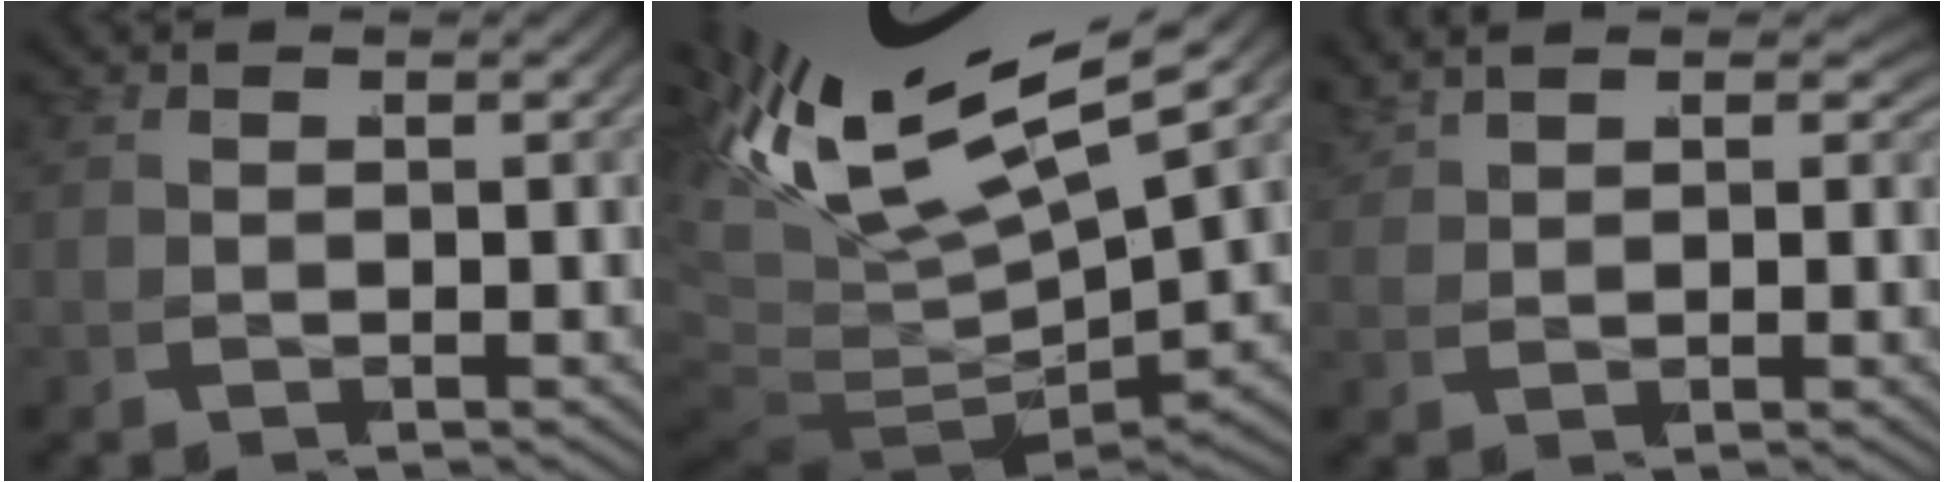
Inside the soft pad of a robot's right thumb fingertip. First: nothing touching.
{"total": 13.2, "force": [1.1, 8.1, 10.4], "torque": [-0.201, -0.024, 0.031]}
{"total": 2.2, "force": [2.2, 0.2, 0.0], "torque": [0.006, 0.012, 0.036]}